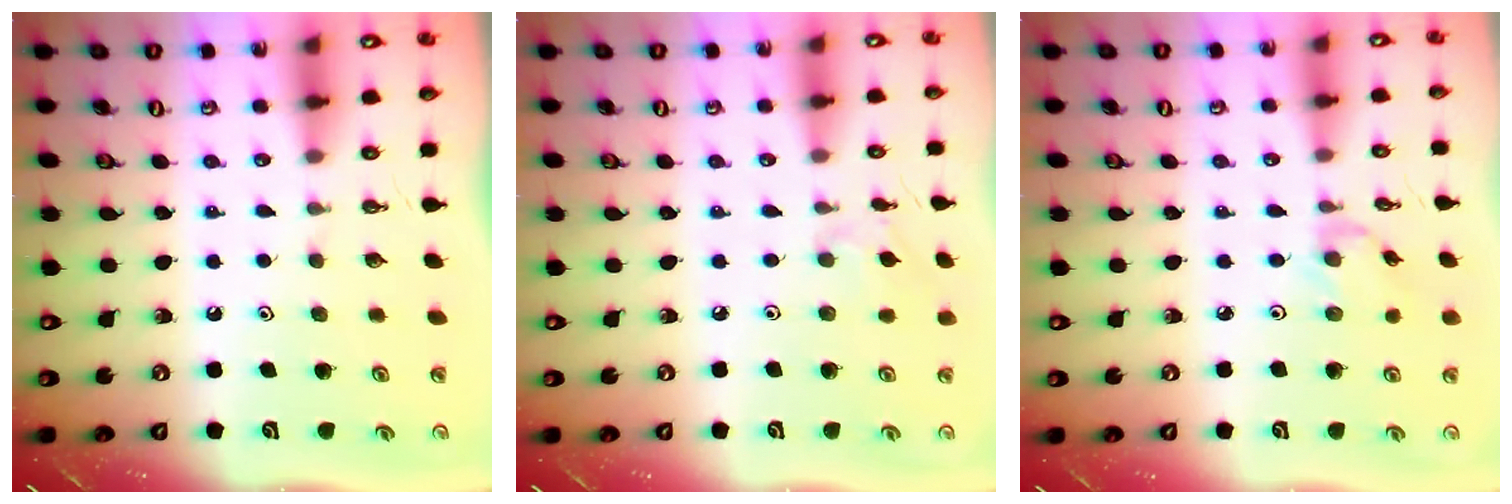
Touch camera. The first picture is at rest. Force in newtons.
{"total": 4.2, "press": 4.2, "slide": 0.6}
{"total": 1.1, "press": 1.1, "slide": 0.3}